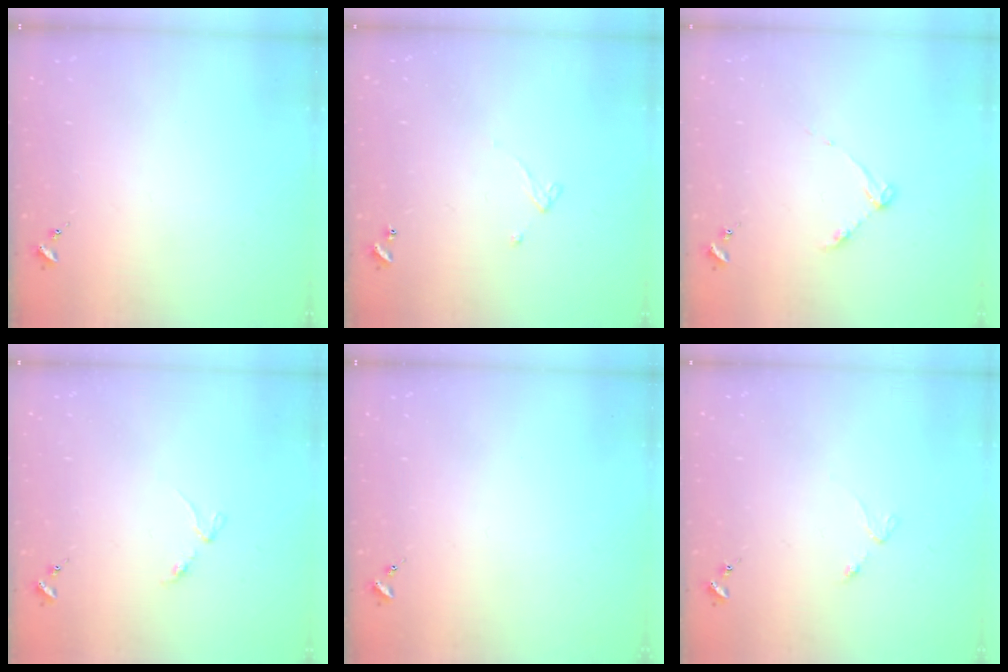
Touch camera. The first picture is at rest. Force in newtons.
{"total": 3.4, "press": 3.4, "slide": 0.5}
{"total": 3.3, "press": 3.3, "slide": 0.5}
{"total": 2.9, "press": 2.8, "slide": 0.4}
{"total": 0.0}
{"total": 2.5, "press": 2.4, "slide": 0.4}